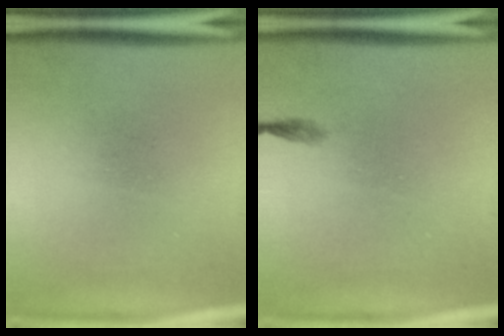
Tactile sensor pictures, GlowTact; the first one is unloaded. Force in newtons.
{"total": 0.6}